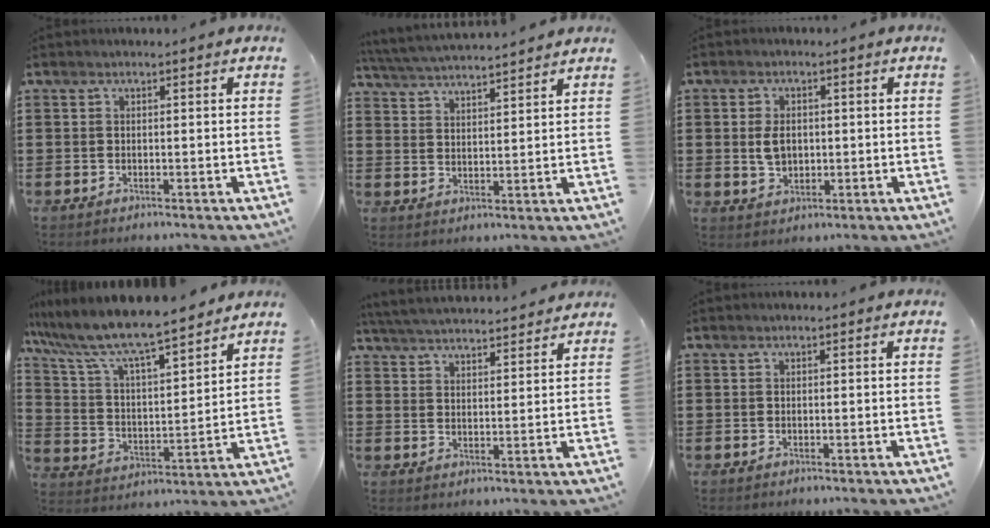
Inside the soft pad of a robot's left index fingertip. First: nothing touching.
{"total": 4.4, "force": [4.4, -0.4, 0.7], "torque": [-0.031, -0.023, 0.076]}
{"total": 4.1, "force": [0.3, 2.7, 3.1], "torque": [-0.065, 0.004, 0.000]}
{"total": 8.1, "force": [7.2, 0.8, 3.6], "torque": [-0.103, -0.049, 0.118]}
{"total": 4.5, "force": [4.4, 0.0, 0.7], "torque": [-0.031, -0.023, 0.078]}
{"total": 0.0}